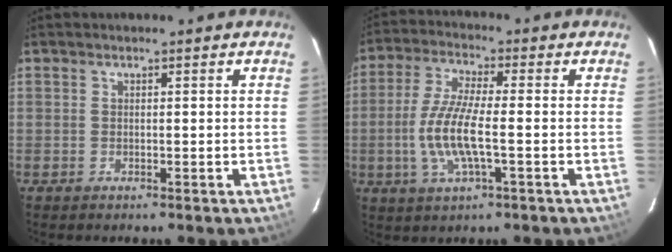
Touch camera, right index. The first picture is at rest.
{"total": 10.0, "force": [-2.1, 2.3, 9.5], "torque": [-0.198, -0.005, -0.043]}